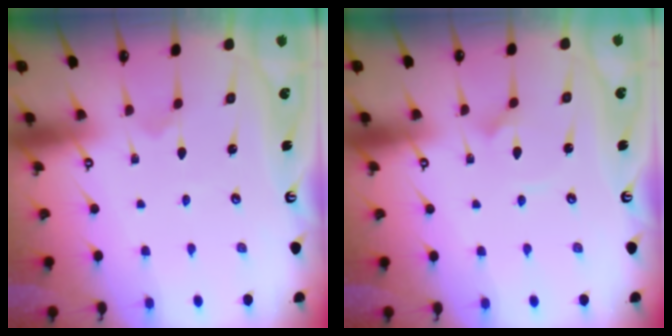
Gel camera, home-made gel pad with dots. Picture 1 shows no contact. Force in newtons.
{"total": 2.9, "press": 2.9, "slide": 0.2}